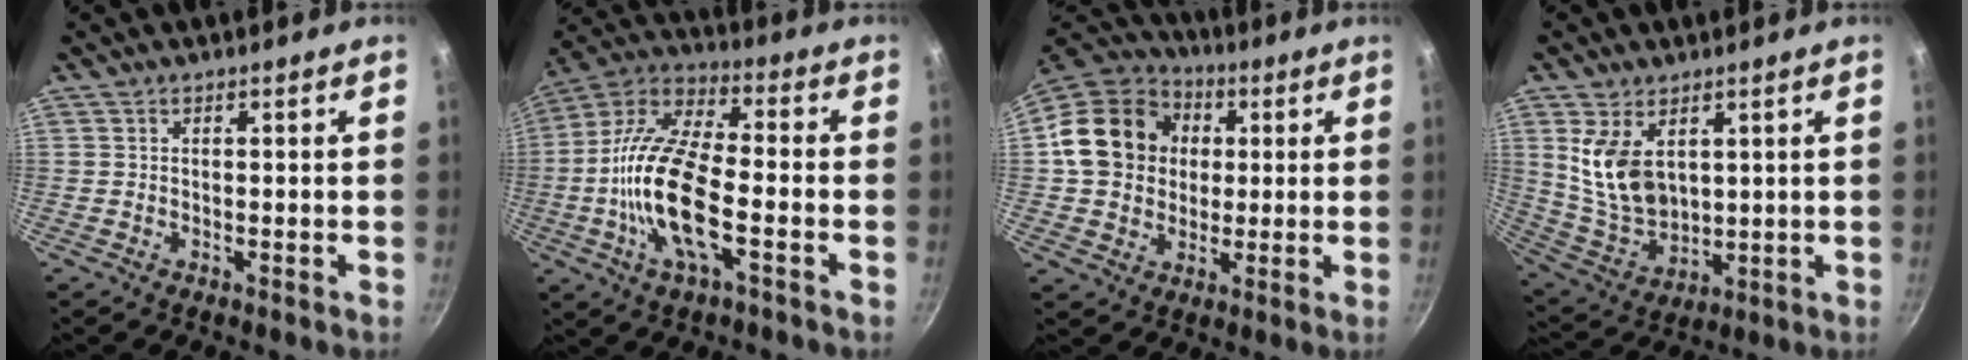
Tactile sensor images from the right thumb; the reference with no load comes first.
{"total": 17.8, "force": [-4.1, 7.1, 15.8], "torque": [-0.306, 0.032, -0.096]}
{"total": 17.2, "force": [2.3, 14.6, 8.9], "torque": [-0.135, 0.026, 0.029]}
{"total": 11.7, "force": [3.7, 7.4, 8.3], "torque": [-0.143, -0.036, 0.088]}